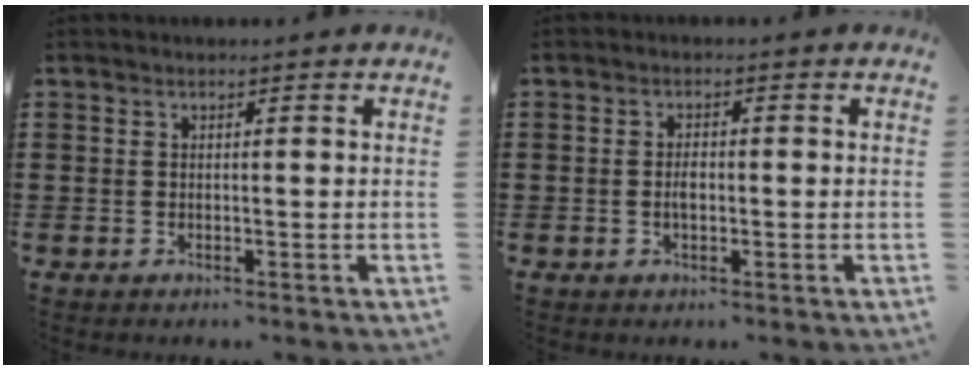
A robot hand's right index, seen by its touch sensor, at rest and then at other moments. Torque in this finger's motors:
{"motor_torque": [2.14, 0.00, 0.07, 0.07]}